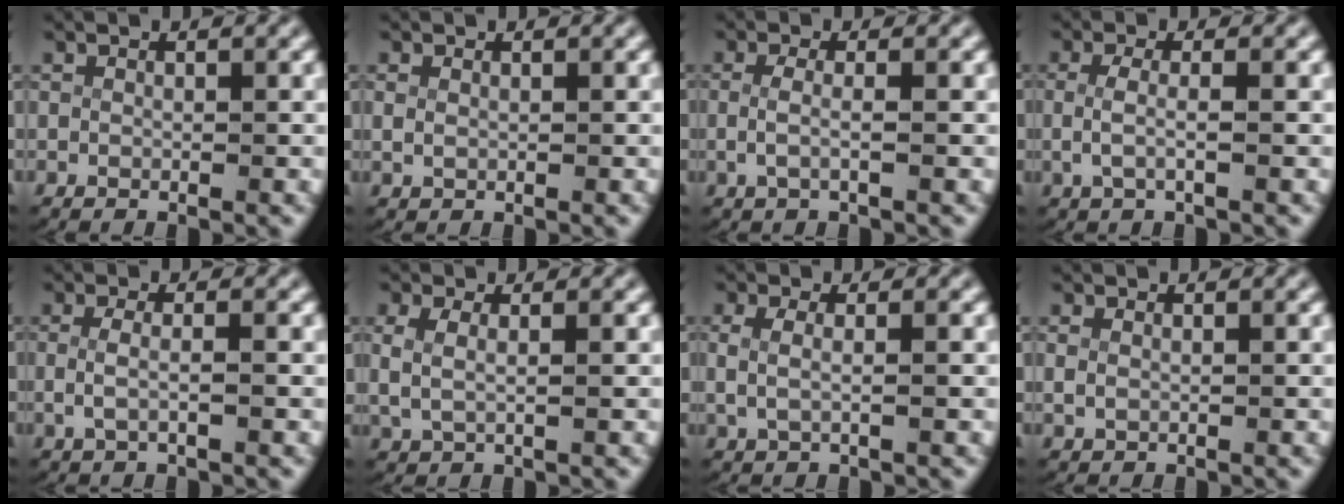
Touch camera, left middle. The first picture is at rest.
{"total": 0.7, "force": [0.3, 0.4, 0.4], "torque": [-0.015, -0.006, 0.014]}
{"total": 1.9, "force": [-0.4, 0.5, 1.8], "torque": [-0.050, -0.008, -0.003]}
{"total": 2.3, "force": [-0.3, 0.8, 2.1], "torque": [-0.056, -0.008, -0.002]}
{"total": 2.2, "force": [-0.5, 0.8, 1.9], "torque": [-0.052, -0.009, -0.004]}
{"total": 3.4, "force": [0.7, 2.3, 2.4], "torque": [-0.065, -0.003, 0.017]}
{"total": 2.8, "force": [0.4, 1.6, 2.3], "torque": [-0.060, -0.004, 0.008]}
{"total": 1.0, "force": [0.3, 0.7, 0.6], "torque": [-0.022, -0.007, 0.014]}